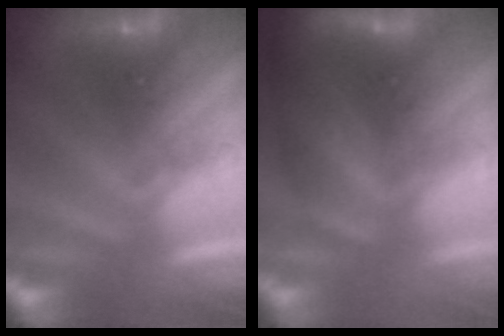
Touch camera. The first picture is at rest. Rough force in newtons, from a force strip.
{"total": 9.1}